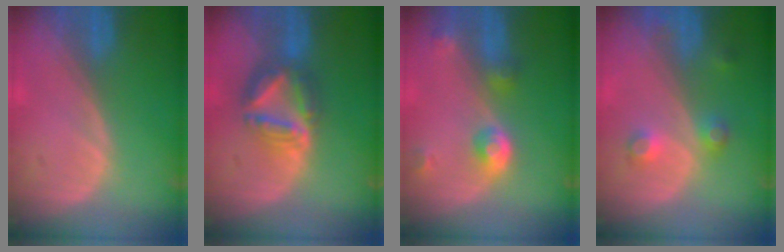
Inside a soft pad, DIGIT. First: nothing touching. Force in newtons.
{"total": 7.6, "press": 6.7, "slide": 3.6}
{"total": 4.8, "press": 4.4, "slide": 2.0}
{"total": 3.8, "press": 3.5, "slide": 1.6}